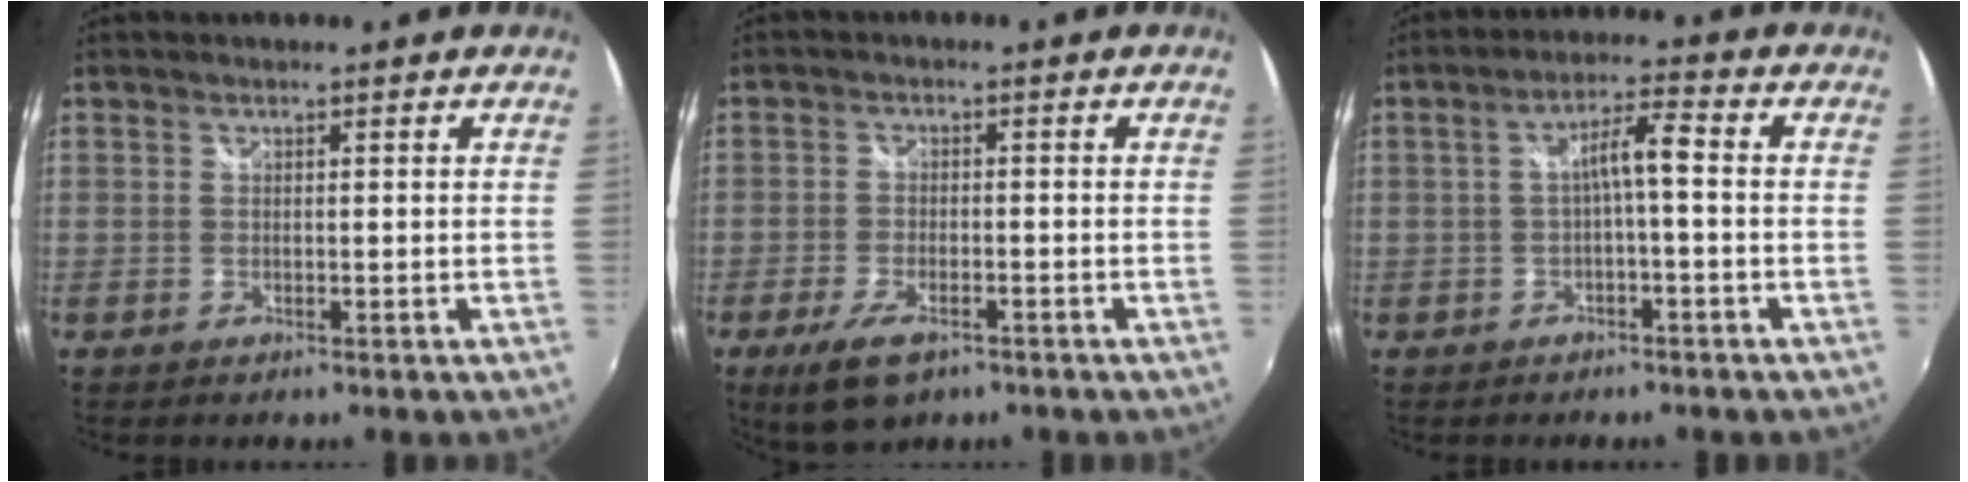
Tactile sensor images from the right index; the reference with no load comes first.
{"total": 7.5, "force": [-4.6, 3.2, 5.0], "torque": [-0.121, -0.019, -0.080]}
{"total": 4.6, "force": [-1.1, 0.4, 4.4], "torque": [-0.084, 0.009, -0.016]}